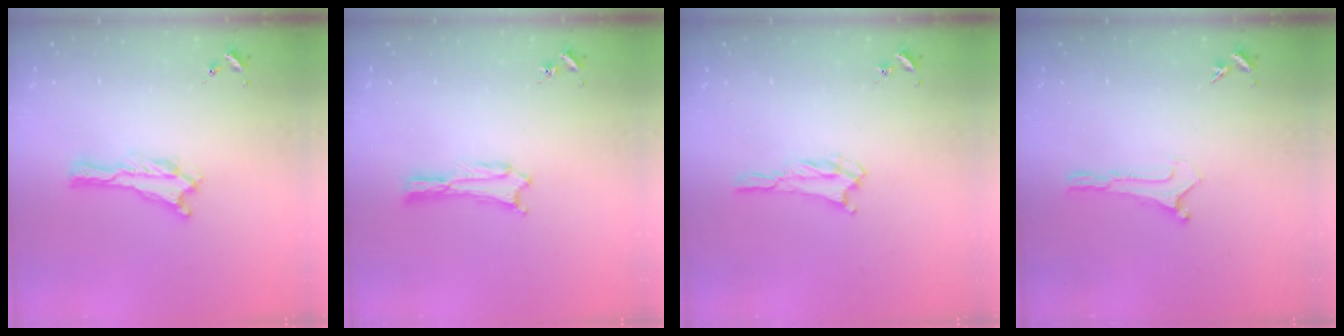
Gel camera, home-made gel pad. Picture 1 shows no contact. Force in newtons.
{"total": 0.0}
{"total": 2.3, "press": 2.2, "slide": 0.4}
{"total": 0.0}